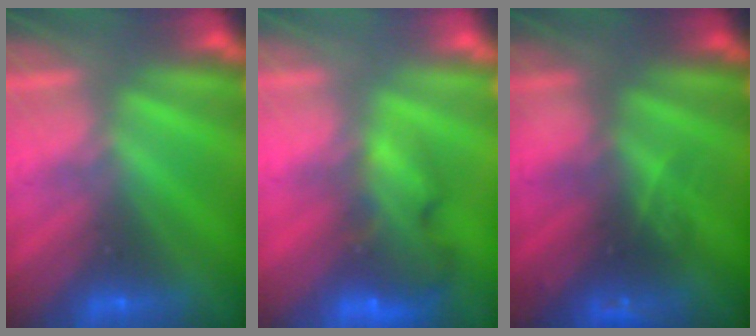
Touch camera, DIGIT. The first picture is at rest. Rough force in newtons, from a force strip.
{"total": 7.7}
{"total": 2.9}